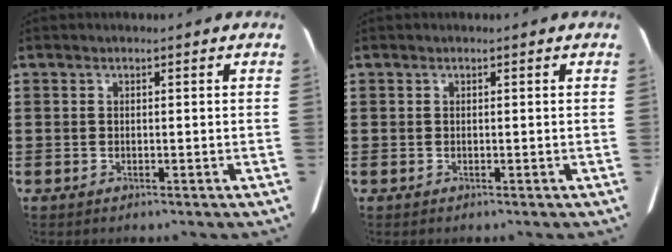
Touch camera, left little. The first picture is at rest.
{"total": 0.0}